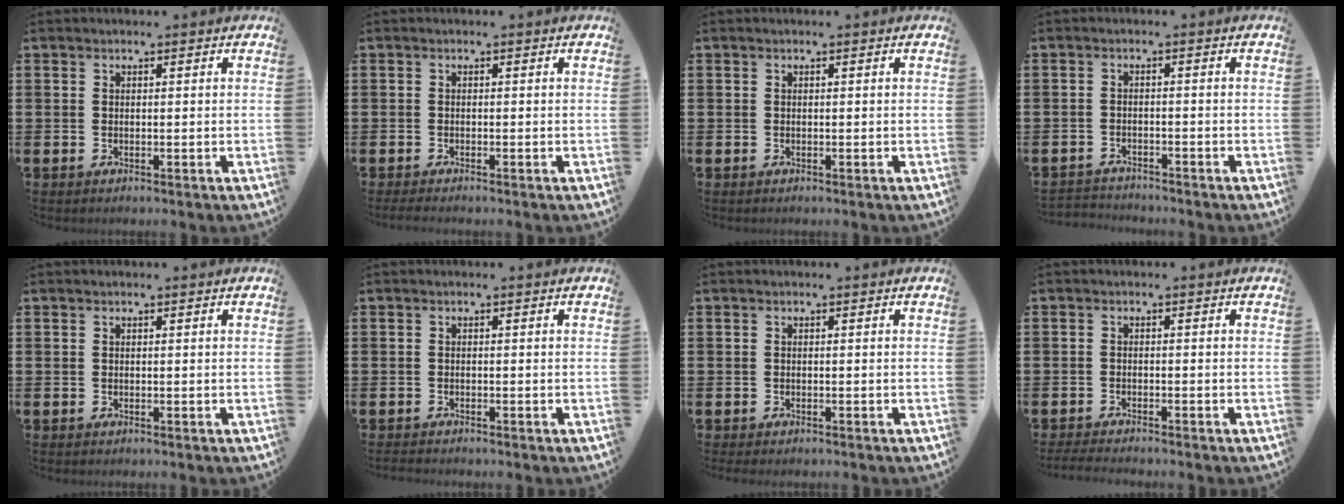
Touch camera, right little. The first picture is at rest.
{"total": 0.5, "force": [-0.3, 0.0, 0.4], "torque": [-0.006, 0.000, -0.006]}
{"total": 0.0}
{"total": 1.8, "force": [-1.8, 0.1, -0.2], "torque": [-0.001, 0.002, -0.040]}
{"total": 0.0}
{"total": 0.0}
{"total": 0.0}
{"total": 1.2, "force": [-1.1, -0.1, 0.5], "torque": [-0.007, 0.003, -0.021]}